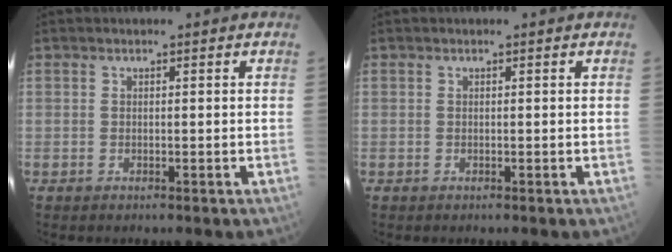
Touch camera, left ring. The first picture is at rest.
{"total": 0.0}